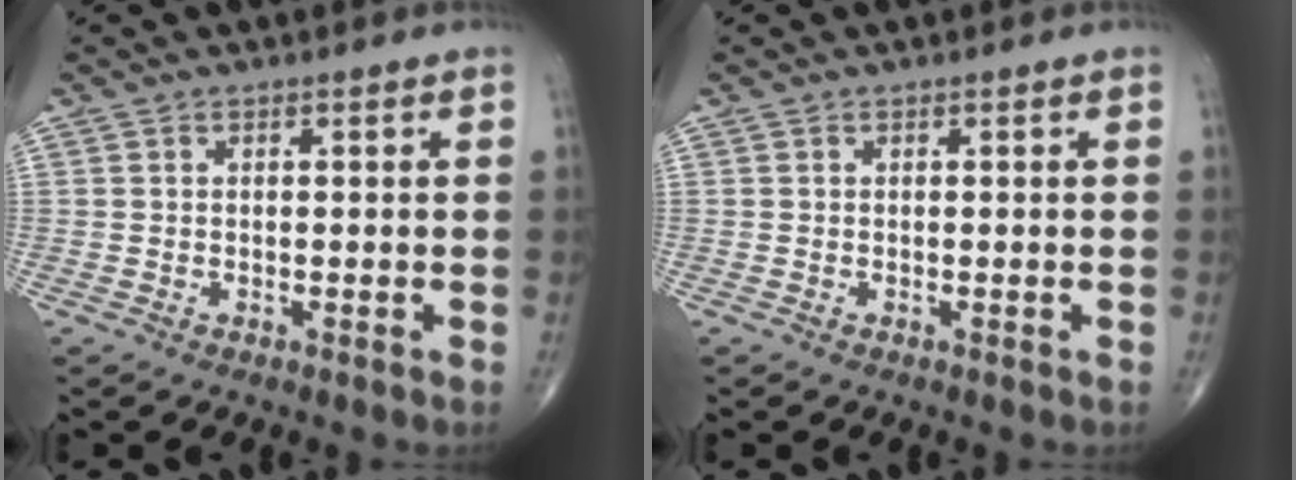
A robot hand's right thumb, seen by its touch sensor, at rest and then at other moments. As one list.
[{"total": 0.0}]